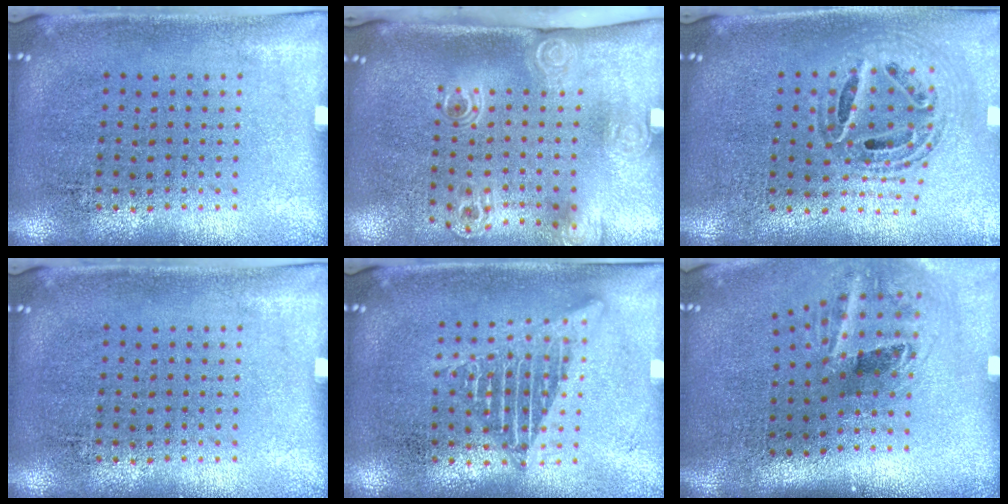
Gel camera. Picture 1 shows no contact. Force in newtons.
{"total": 2.1, "press": 1.4, "slide": 1.6}
{"total": 0.9, "press": 0.9, "slide": 0.2}
{"total": 0.0}
{"total": 1.7, "press": 1.7, "slide": 0.2}
{"total": 2.2, "press": 1.3, "slide": 1.7}